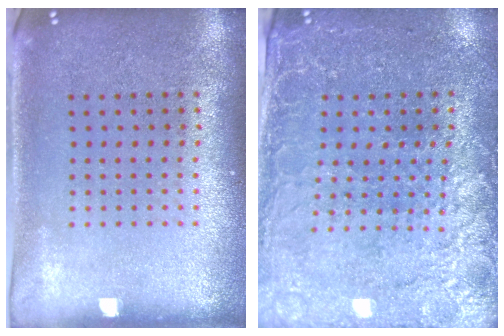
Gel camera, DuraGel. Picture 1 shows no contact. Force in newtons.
{"total": 3.1, "press": 2.9, "slide": 0.9}